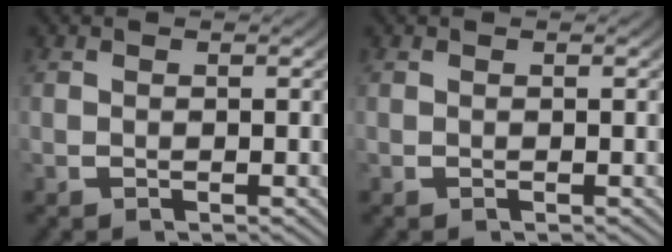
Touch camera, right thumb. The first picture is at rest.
{"total": 0.0}